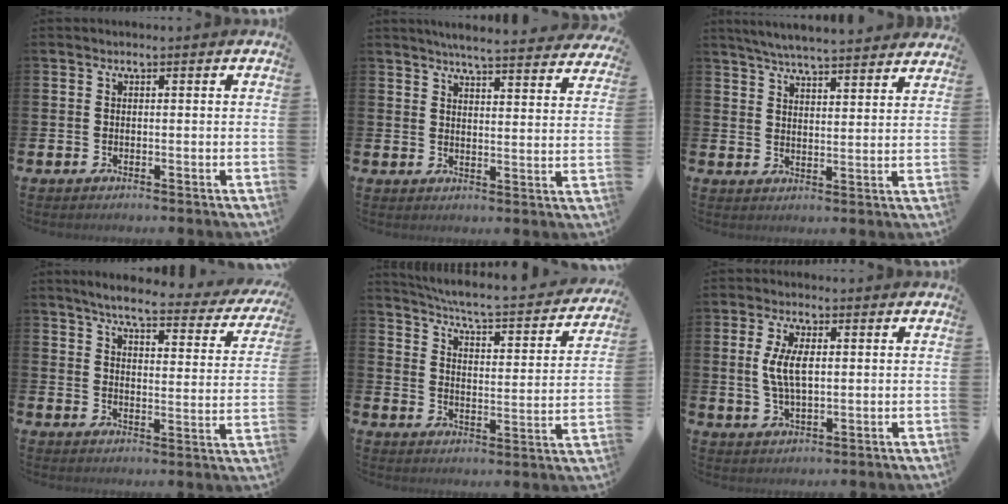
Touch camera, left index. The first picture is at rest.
{"total": 5.3, "force": [5.2, -0.1, 1.2], "torque": [-0.031, -0.033, 0.089]}
{"total": 5.8, "force": [5.7, 0.0, 1.1], "torque": [-0.035, -0.035, 0.101]}
{"total": 5.5, "force": [4.7, 0.9, 2.6], "torque": [-0.058, -0.035, 0.070]}
{"total": 5.3, "force": [4.9, 0.3, 1.9], "torque": [-0.068, -0.043, 0.077]}
{"total": 5.4, "force": [1.1, 2.4, 4.7], "torque": [-0.085, 0.004, 0.015]}